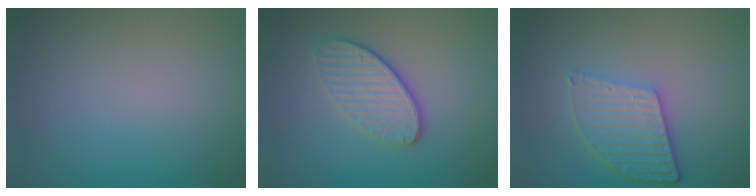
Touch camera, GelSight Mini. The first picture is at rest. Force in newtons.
{"total": 3.6, "press": 2.9, "slide": 2.1}
{"total": 5.4, "press": 3.9, "slide": 3.7}